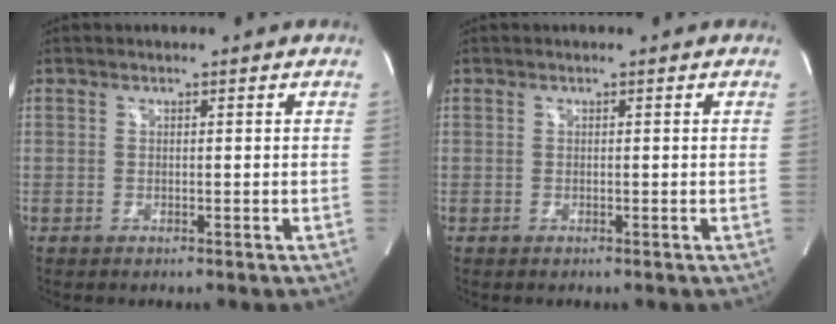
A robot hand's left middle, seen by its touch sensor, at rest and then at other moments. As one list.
[{"total": 0.0}]